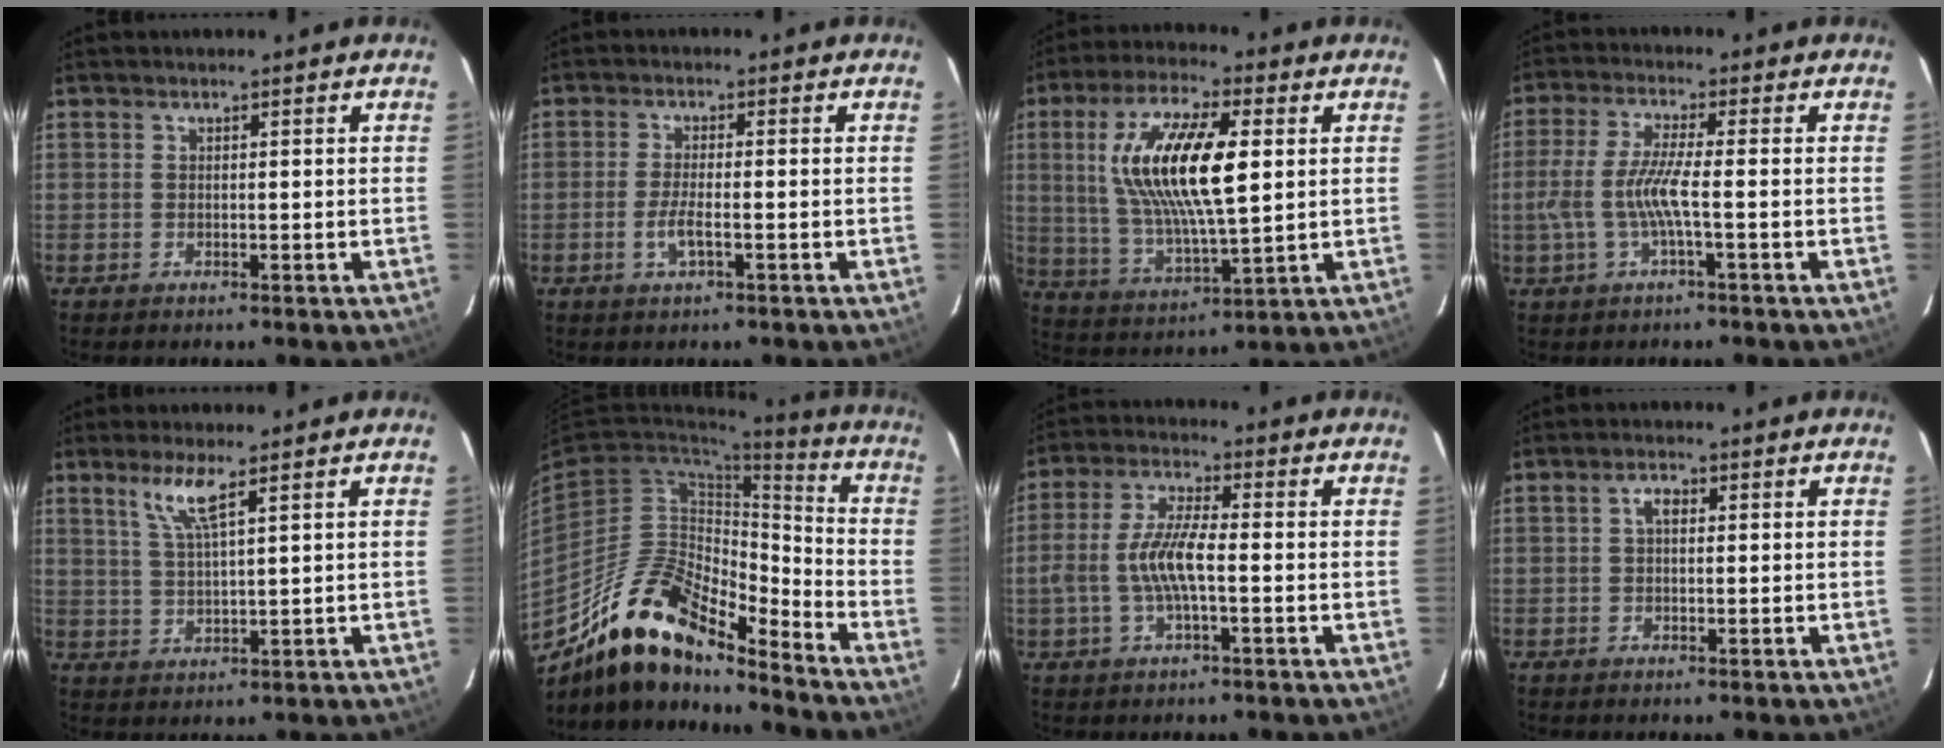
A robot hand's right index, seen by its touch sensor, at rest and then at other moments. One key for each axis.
{"total": 3.7, "fx": -1.4, "fy": 0.7, "fz": 3.3, "tx": -0.070, "ty": -0.006, "tz": -0.028}
{"total": 17.9, "fx": 3.8, "fy": 5.6, "fz": 16.5, "tx": -0.319, "ty": 0.007, "tz": 0.077}
{"total": 7.3, "fx": -1.7, "fy": 0.3, "fz": 7.1, "tx": -0.155, "ty": -0.003, "tz": -0.029}
{"total": 5.1, "fx": 3.1, "fy": 0.0, "fz": 4.0, "tx": -0.084, "ty": -0.004, "tz": 0.064}
{"total": 18.9, "fx": -14.9, "fy": 6.0, "fz": 9.9, "tx": -0.181, "ty": 0.008, "tz": -0.275}
{"total": 8.4, "fx": -1.6, "fy": 2.1, "fz": 8.0, "tx": -0.167, "ty": 0.005, "tz": -0.032}
{"total": 2.1, "fx": 0.3, "fy": 1.2, "fz": 1.7, "tx": -0.032, "ty": 0.009, "tz": 0.005}